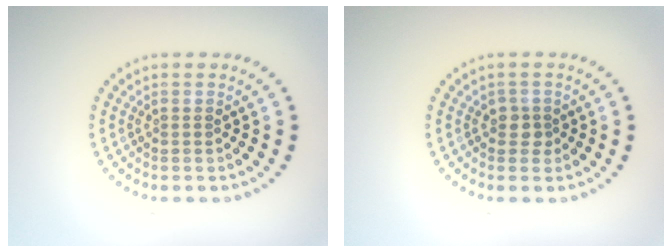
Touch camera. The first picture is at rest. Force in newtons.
{"total": 1.5, "press": 1.2, "slide": 0.8}